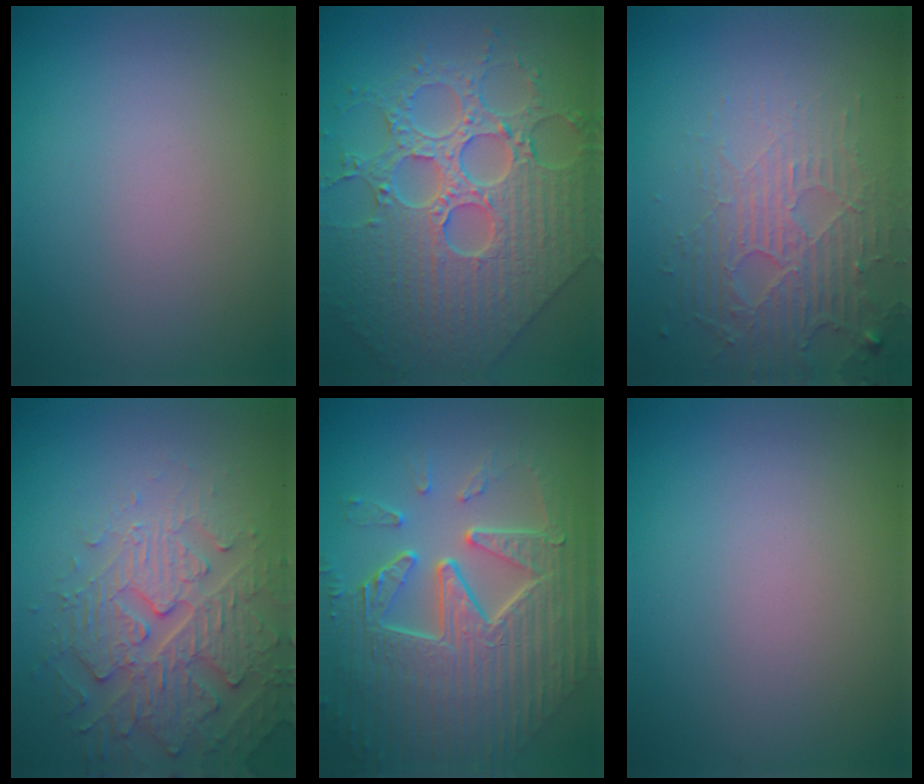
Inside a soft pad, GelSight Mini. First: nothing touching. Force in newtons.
{"total": 8.9, "press": 7.2, "slide": 5.2}
{"total": 5.1, "press": 3.4, "slide": 3.8}
{"total": 4.7, "press": 4.3, "slide": 1.9}
{"total": 9.6, "press": 6.6, "slide": 7.0}
{"total": 0.0}